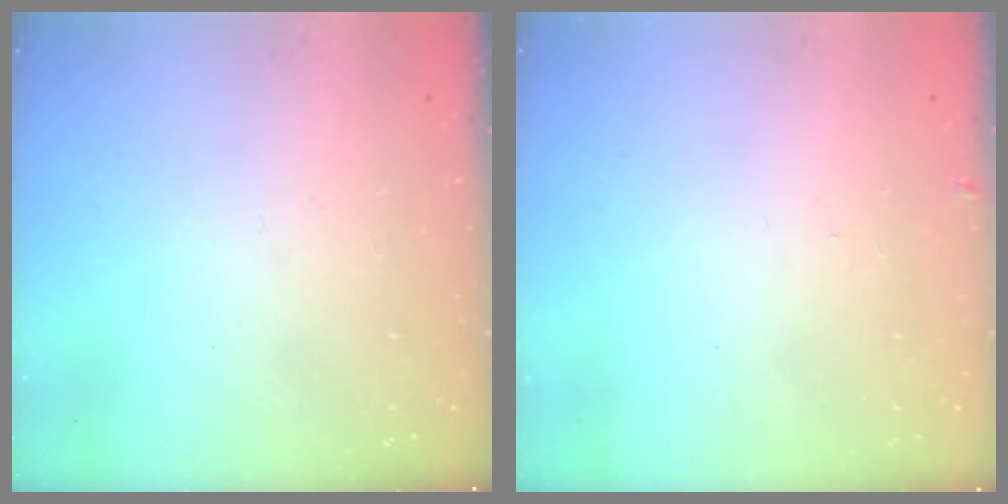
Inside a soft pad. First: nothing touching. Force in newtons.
{"total": 0.0}